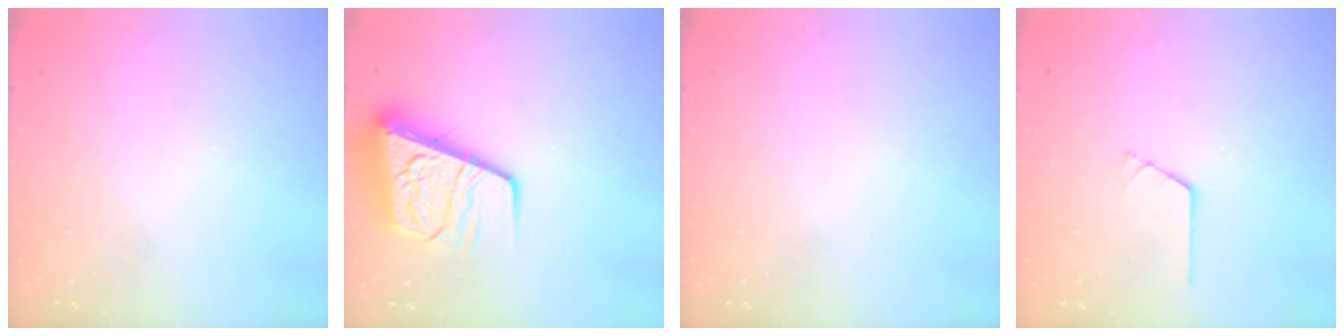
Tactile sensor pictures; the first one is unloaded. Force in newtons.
{"total": 13.4, "press": 13.3, "slide": 1.4}
{"total": 0.0}
{"total": 0.7, "press": 0.7, "slide": 0.1}